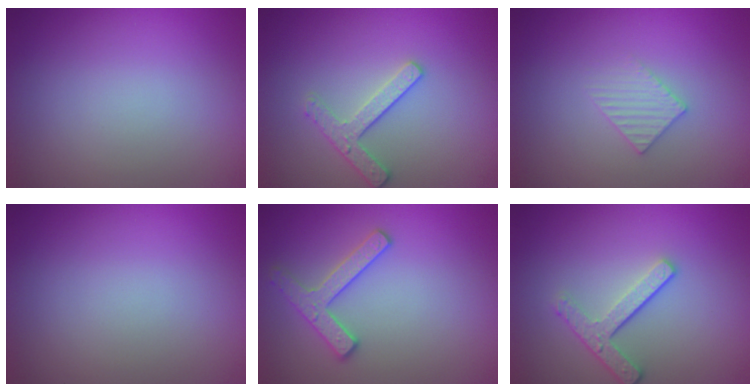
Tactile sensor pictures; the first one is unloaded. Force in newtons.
{"total": 2.4, "press": 2.3, "slide": 0.8}
{"total": 1.9, "press": 1.9, "slide": 0.2}
{"total": 0.0}
{"total": 2.5, "press": 2.5, "slide": 0.4}
{"total": 3.4, "press": 2.5, "slide": 2.3}